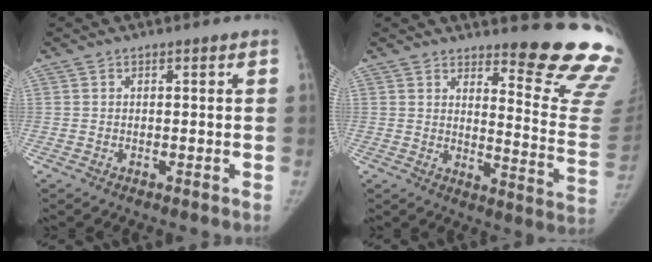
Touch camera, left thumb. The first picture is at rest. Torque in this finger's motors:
{"motor_torque": [1.77, -0.52, 1.37, -1.39, 0.18]}